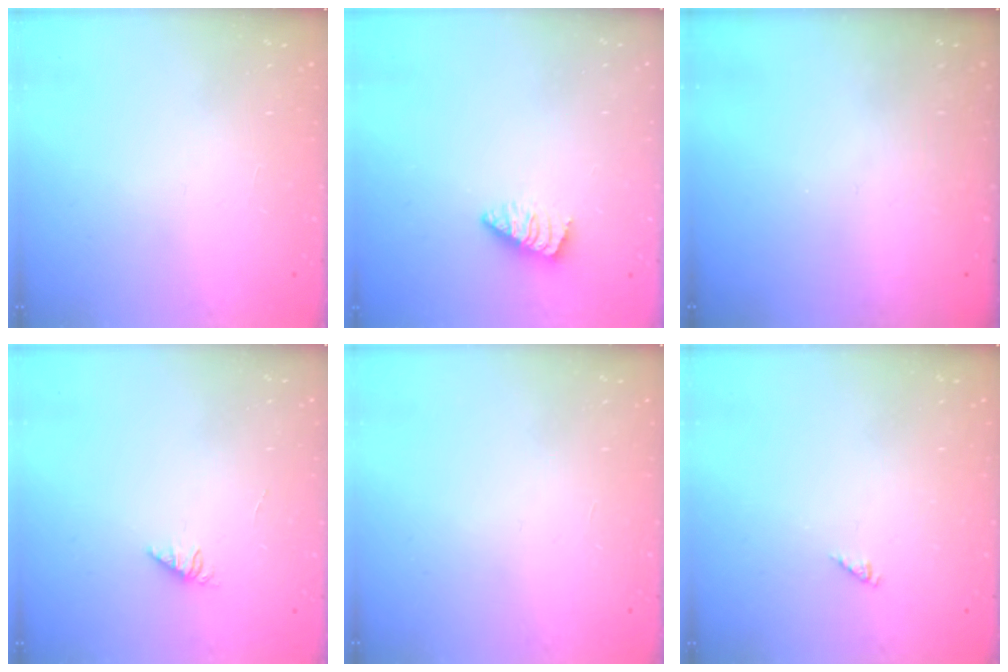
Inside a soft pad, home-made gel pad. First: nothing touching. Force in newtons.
{"total": 1.1, "press": 1.1, "slide": 0.2}
{"total": 0.0}
{"total": 1.0, "press": 1.0, "slide": 0.3}
{"total": 0.0}
{"total": 0.0}